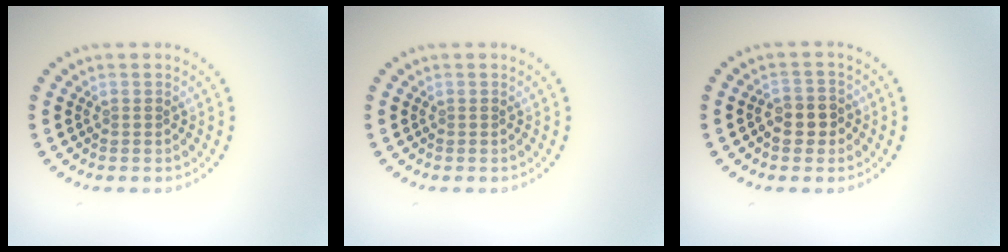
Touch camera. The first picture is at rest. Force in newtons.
{"total": 0.0}
{"total": 2.4, "press": 2.3, "slide": 0.7}